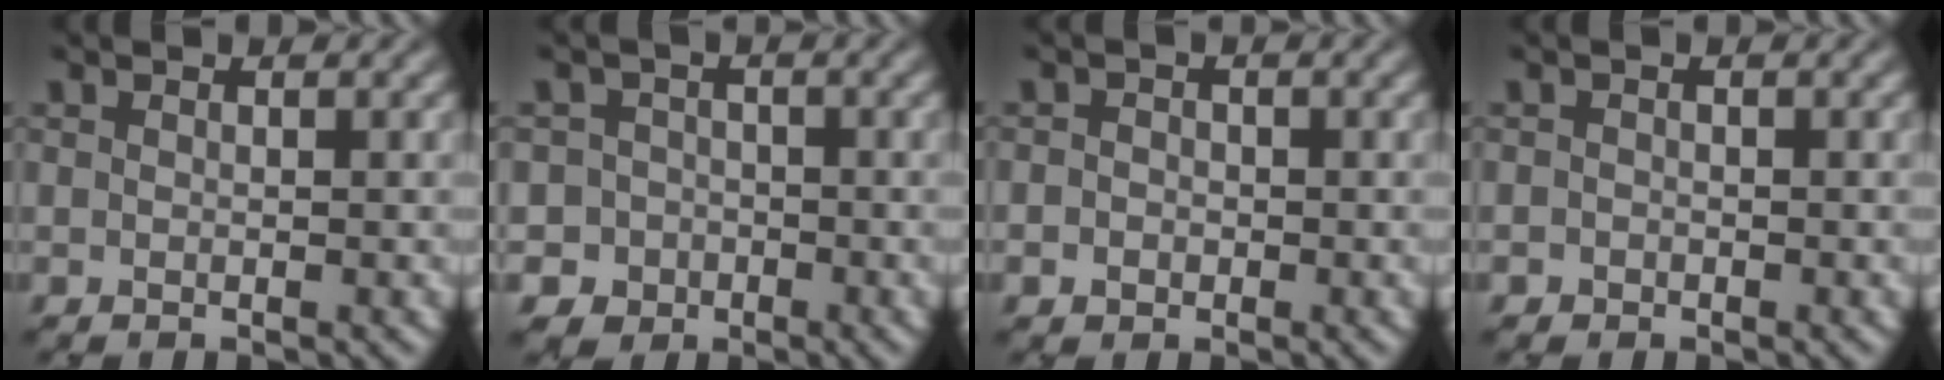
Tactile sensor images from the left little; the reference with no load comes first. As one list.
[{"total": 4.1, "force": [-1.8, 3.7, 0.2], "torque": [0.028, 0.000, -0.041]}, {"total": 1.5, "force": [-0.3, 1.4, 0.6], "torque": [0.004, 0.002, -0.012]}, {"total": 0.6, "force": [-0.3, 0.5, 0.0], "torque": [0.005, -0.003, -0.006]}]